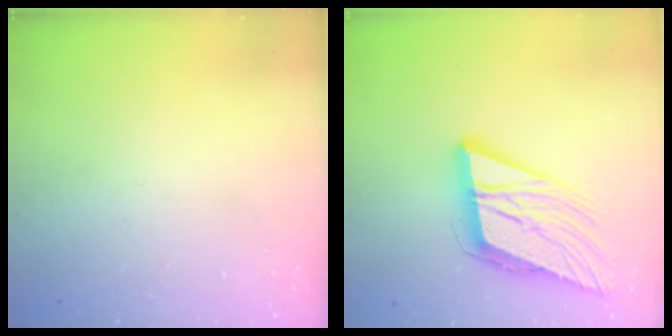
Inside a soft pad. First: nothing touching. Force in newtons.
{"total": 15.3, "press": 14.7, "slide": 4.1}